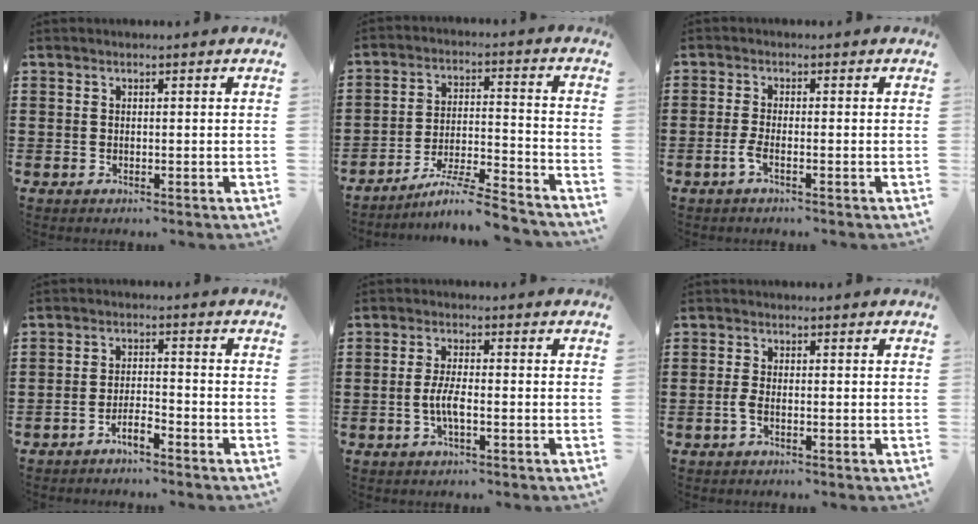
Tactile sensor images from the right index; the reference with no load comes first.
{"total": 7.4, "force": [-6.5, -0.2, 3.5], "torque": [-0.066, -0.007, -0.126]}
{"total": 2.2, "force": [-1.2, 0.2, 1.8], "torque": [-0.054, -0.009, -0.028]}
{"total": 2.8, "force": [-2.5, 0.4, 1.2], "torque": [-0.033, 0.007, -0.052]}
{"total": 4.0, "force": [-1.2, 0.6, 3.7], "torque": [-0.088, -0.010, -0.027]}
{"total": 1.7, "force": [-0.8, 0.2, 1.5], "torque": [-0.043, -0.010, -0.017]}